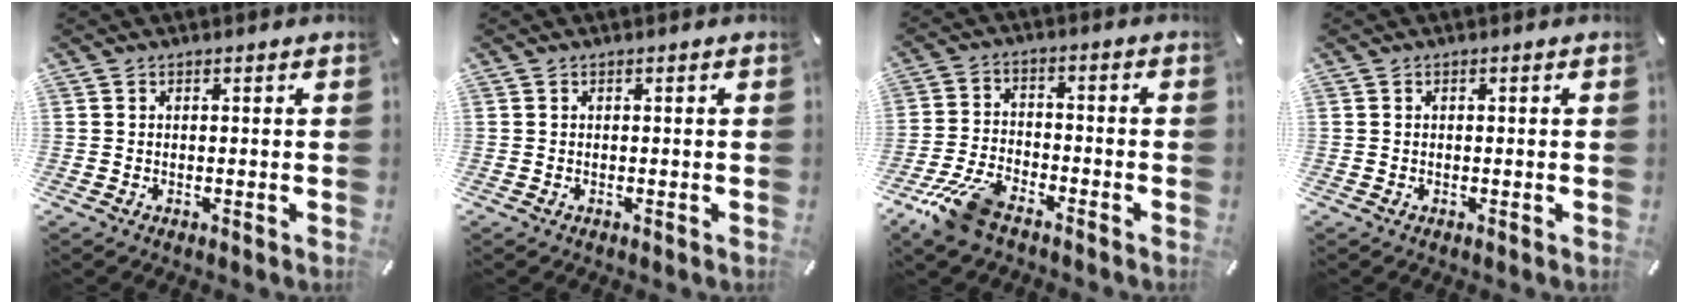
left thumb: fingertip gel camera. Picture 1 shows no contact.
{"total": 0.0}
{"total": 9.9, "force": [-7.3, 4.0, 5.3], "torque": [-0.113, 0.028, -0.140]}
{"total": 0.0}